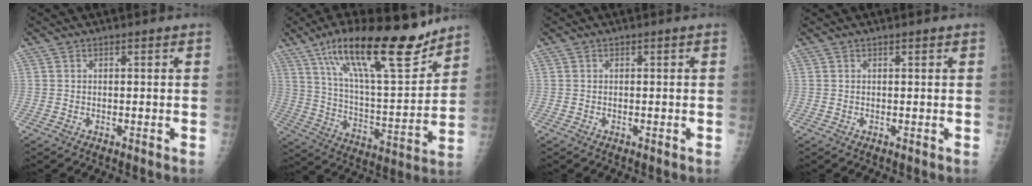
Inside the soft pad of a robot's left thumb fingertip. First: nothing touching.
{"total": 23.2, "force": [16.0, 5.8, 15.8], "torque": [-0.236, -0.070, 0.271]}
{"total": 0.0}
{"total": 0.8, "force": [0.6, 0.2, 0.5], "torque": [-0.006, -0.001, 0.007]}